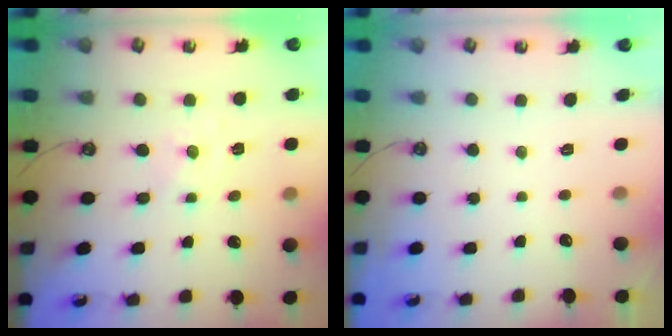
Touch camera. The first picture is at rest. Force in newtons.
{"total": 0.0}